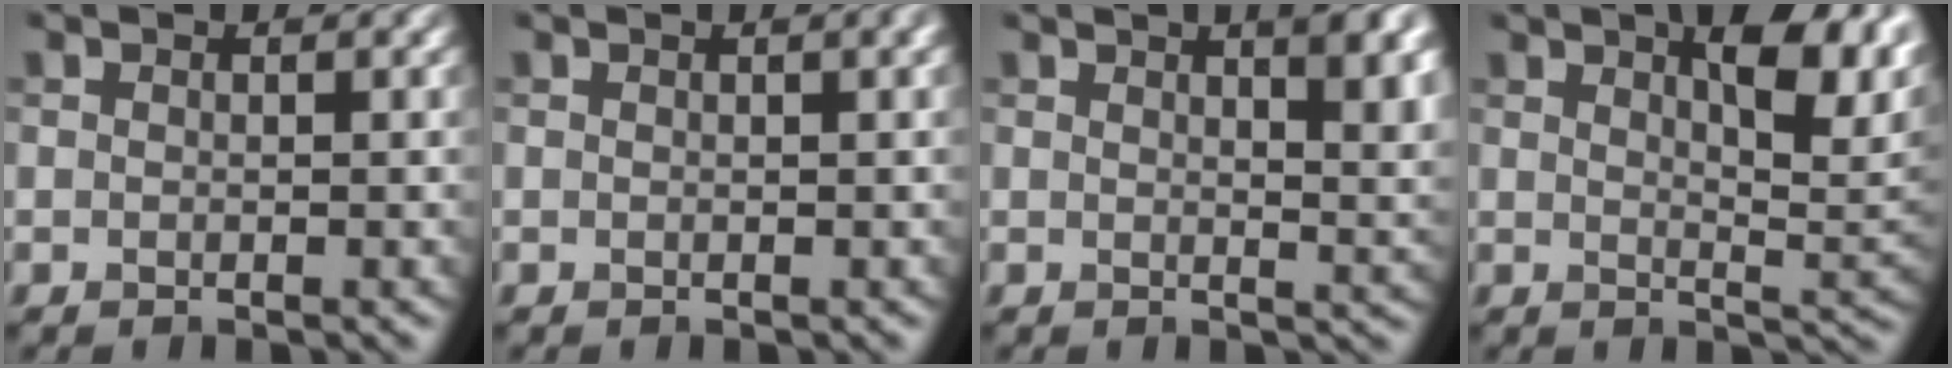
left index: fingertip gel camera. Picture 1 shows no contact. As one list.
[{"total": 2.0, "force": [0.8, 0.6, 1.7], "torque": [-0.013, 0.008, 0.007]}, {"total": 7.2, "force": [3.1, 2.6, 6.0], "torque": [-0.042, 0.014, 0.040]}, {"total": 9.8, "force": [4.9, 3.3, 7.7], "torque": [-0.092, 0.011, 0.074]}]